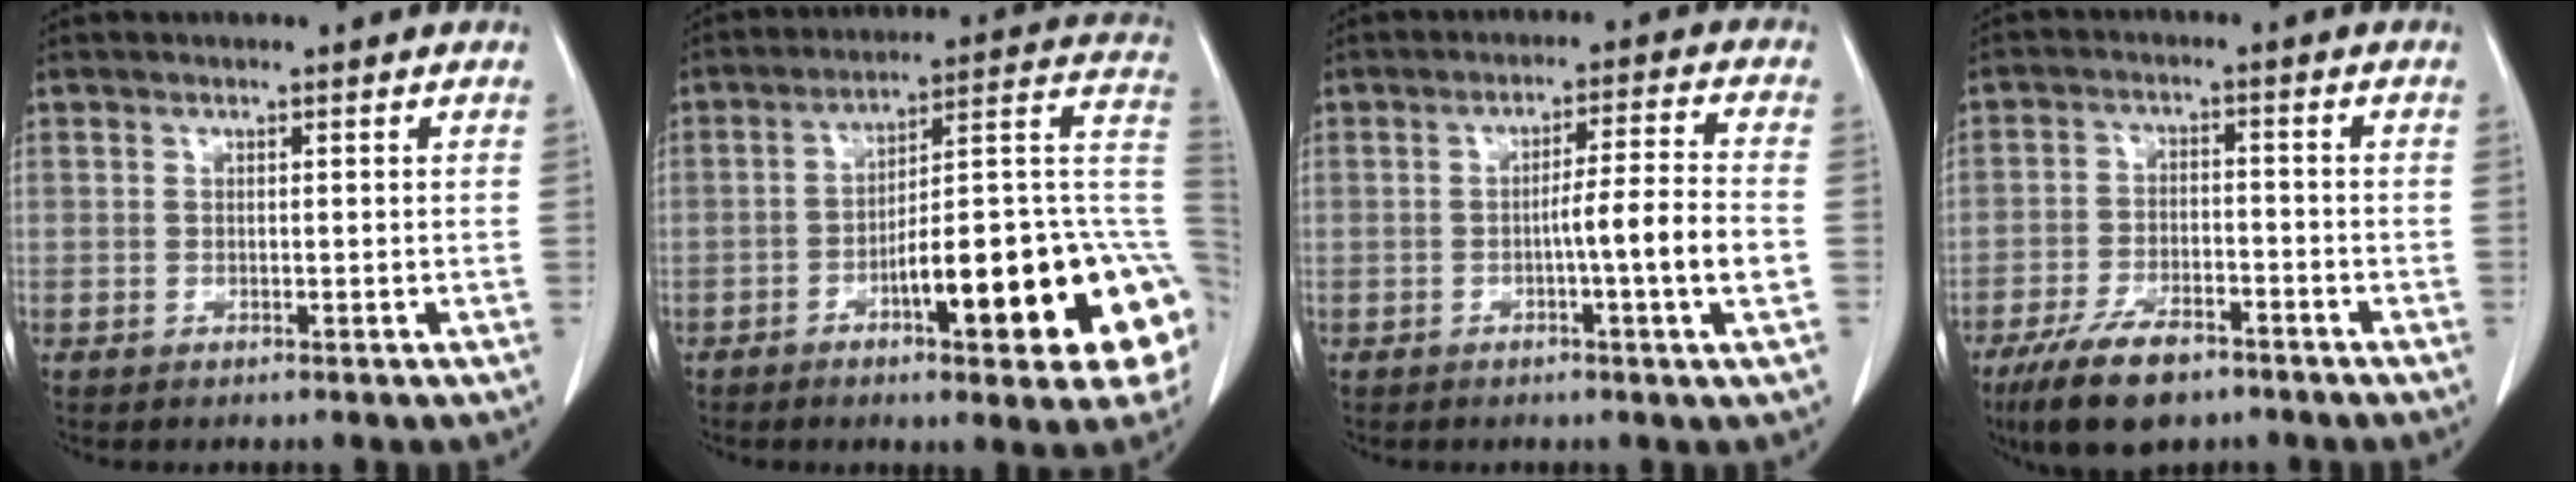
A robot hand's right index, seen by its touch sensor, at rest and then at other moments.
{"total": 22.9, "force": [-6.6, 4.2, 21.5], "torque": [-0.205, 0.025, -0.084]}
{"total": 7.8, "force": [-1.9, -0.9, 7.5], "torque": [-0.114, 0.004, -0.030]}
{"total": 9.5, "force": [-6.6, 3.7, 5.7], "torque": [-0.108, -0.011, -0.116]}